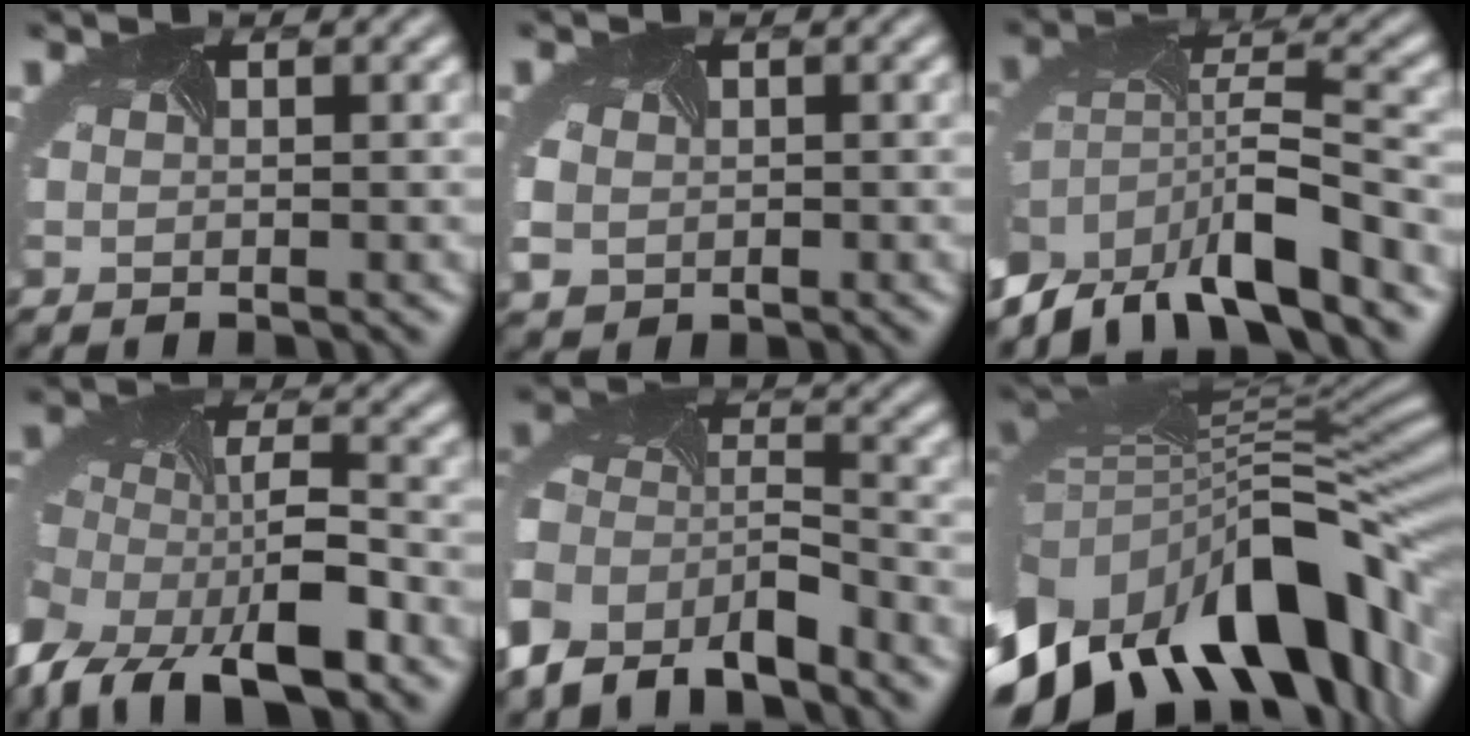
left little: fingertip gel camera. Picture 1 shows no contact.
{"total": 2.5, "force": [-0.5, 2.2, 1.1], "torque": [-0.029, -0.006, -0.006]}
{"total": 8.8, "force": [-6.1, 3.3, 5.4], "torque": [-0.101, -0.010, -0.112]}
{"total": 12.6, "force": [-7.4, 5.9, 8.2], "torque": [-0.173, -0.029, -0.124]}
{"total": 8.7, "force": [-5.5, 5.2, 4.3], "torque": [-0.087, -0.014, -0.099]}
{"total": 18.6, "force": [-6.7, 10.0, 14.1], "torque": [-0.241, -0.023, -0.101]}